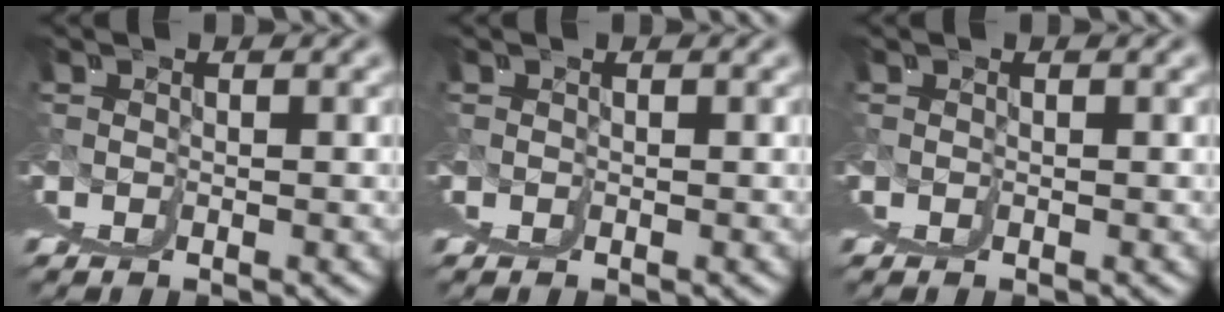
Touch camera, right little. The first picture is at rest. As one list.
[{"total": 0.0}, {"total": 0.0}]